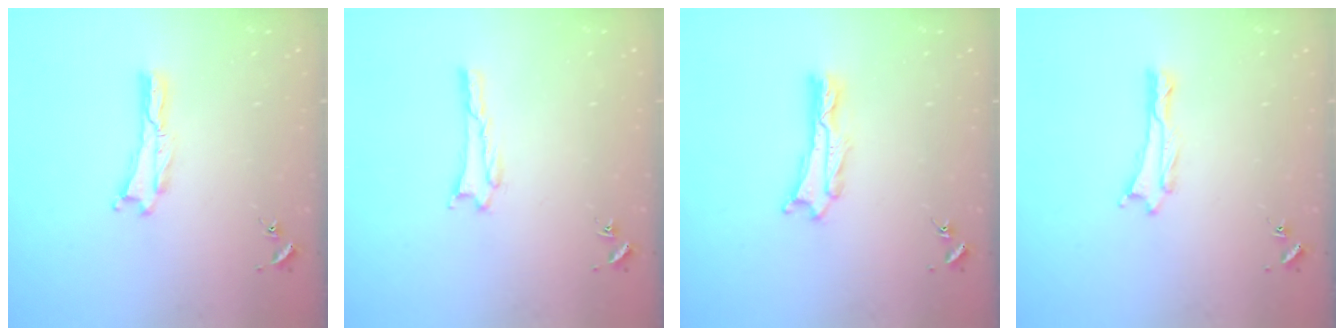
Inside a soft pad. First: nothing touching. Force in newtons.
{"total": 0.9, "press": 0.8, "slide": 0.1}
{"total": 1.1, "press": 1.1, "slide": 0.2}
{"total": 0.0}